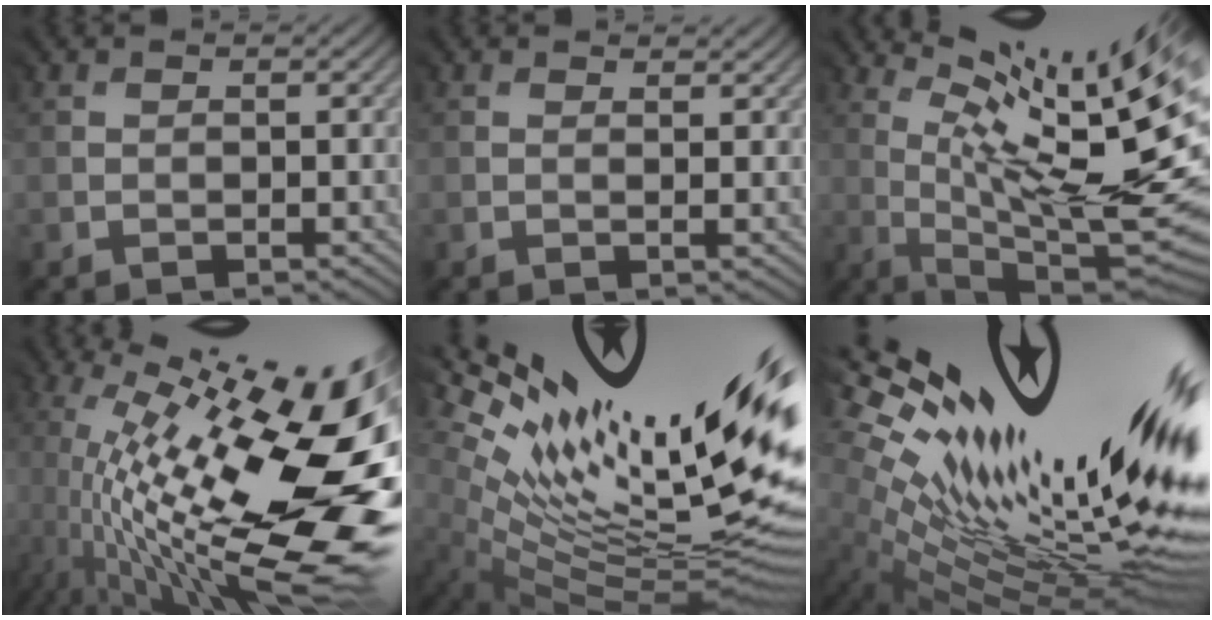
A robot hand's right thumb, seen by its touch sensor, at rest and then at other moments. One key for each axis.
{"total": 2.6, "fx": 1.8, "fy": 0.7, "fz": 1.7, "tx": -0.027, "ty": -0.001, "tz": 0.026}
{"total": 15.6, "fx": 4.7, "fy": 2.9, "fz": 14.5, "tx": -0.197, "ty": 0.003, "tz": 0.111}
{"total": 17.6, "fx": -1.5, "fy": 5.7, "fz": 16.6, "tx": -0.268, "ty": -0.014, "tz": -0.016}
{"total": 18.4, "fx": 5.1, "fy": 6.0, "fz": 16.6, "tx": -0.244, "ty": -0.010, "tz": 0.110}
{"total": 19.4, "fx": 3.8, "fy": 6.8, "fz": 17.7, "tx": -0.280, "ty": -0.003, "tz": 0.099}